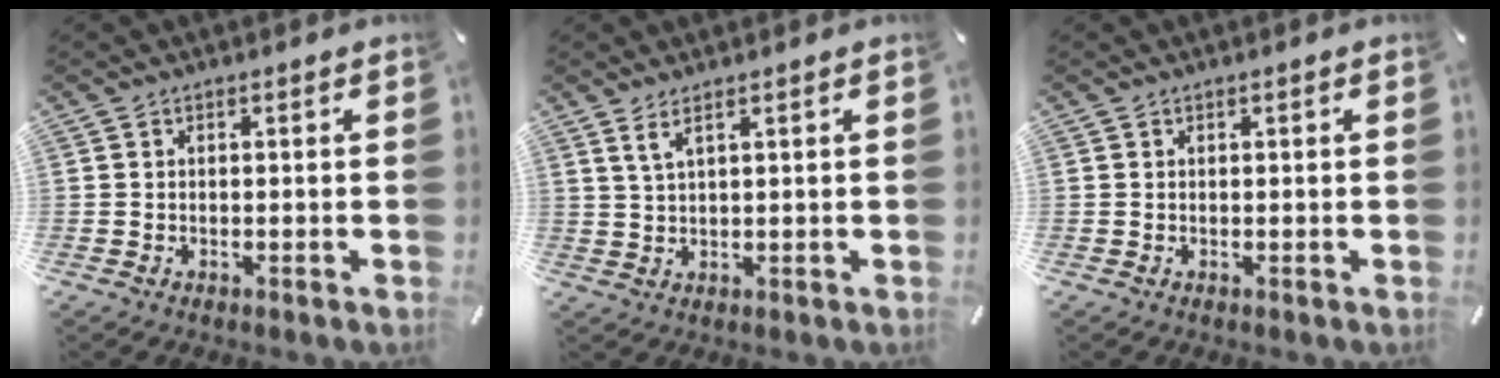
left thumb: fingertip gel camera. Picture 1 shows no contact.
{"total": 2.8, "force": [1.8, 0.5, 2.1], "torque": [-0.046, -0.002, 0.032]}
{"total": 0.0}